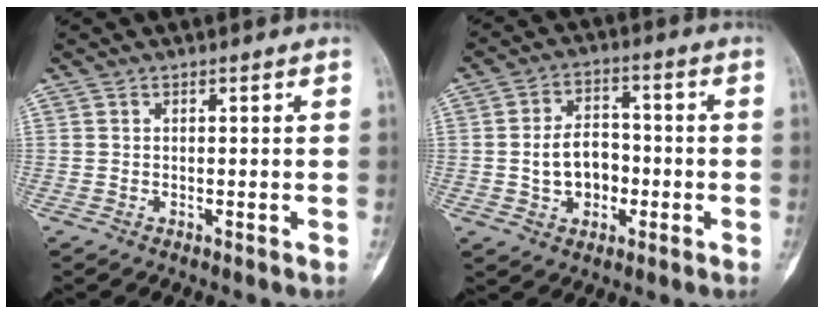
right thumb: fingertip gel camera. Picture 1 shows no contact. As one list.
[{"total": 8.7, "force": [-1.4, 6.4, 5.7], "torque": [-0.068, 0.024, -0.024]}]